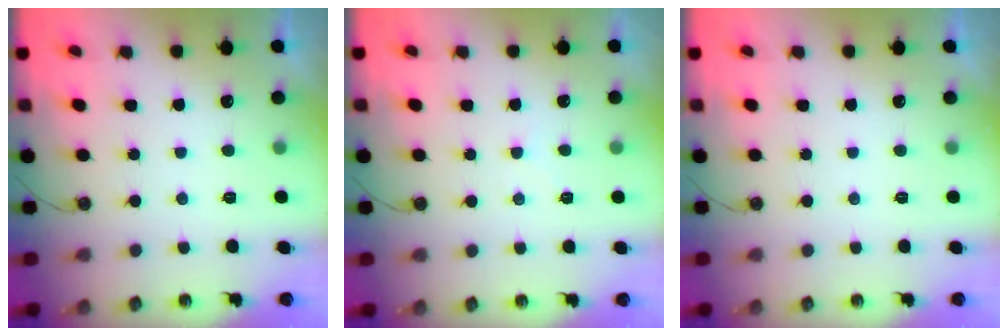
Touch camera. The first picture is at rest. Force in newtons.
{"total": 4.0, "press": 3.9, "slide": 0.5}
{"total": 0.0}